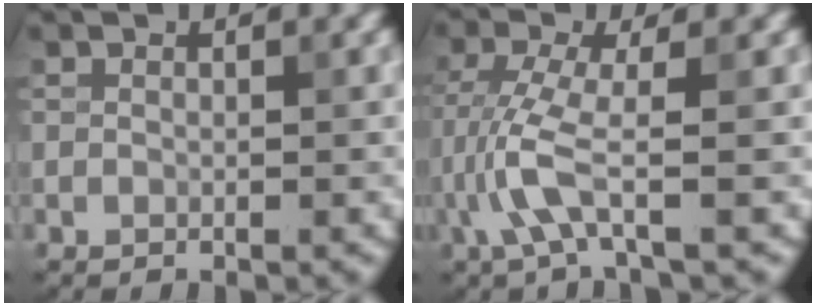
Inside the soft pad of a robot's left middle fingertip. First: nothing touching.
{"total": 3.8, "force": [-1.5, 0.5, 3.5], "torque": [-0.088, 0.000, -0.035]}